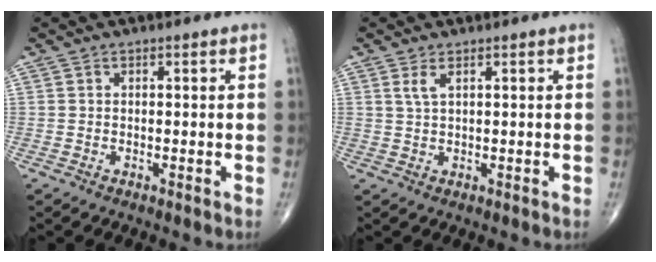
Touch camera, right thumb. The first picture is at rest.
{"total": 2.1, "force": [1.1, 0.7, 1.7], "torque": [-0.039, 0.000, 0.029]}